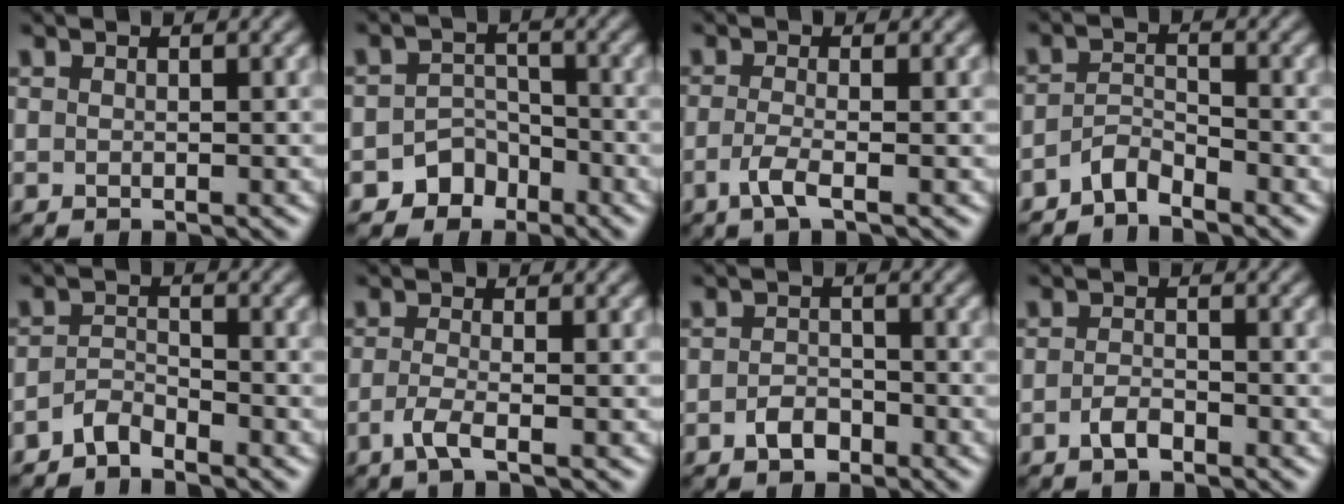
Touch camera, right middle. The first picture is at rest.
{"total": 3.5, "force": [-2.4, 2.5, 0.4], "torque": [0.013, 0.009, -0.040]}
{"total": 2.3, "force": [-1.0, 0.6, 2.0], "torque": [-0.041, -0.005, -0.029]}
{"total": 2.3, "force": [-2.1, 0.5, 0.8], "torque": [-0.017, 0.008, -0.046]}
{"total": 1.9, "force": [-1.8, 0.5, 0.6], "torque": [-0.012, 0.009, -0.039]}
{"total": 2.2, "force": [-1.1, 0.5, 1.9], "torque": [-0.039, -0.005, -0.031]}
{"total": 2.0, "force": [-1.2, 1.3, 1.0], "torque": [-0.018, 0.004, -0.025]}
{"total": 1.6, "force": [-1.0, 0.7, 1.1], "torque": [-0.023, 0.002, -0.022]}